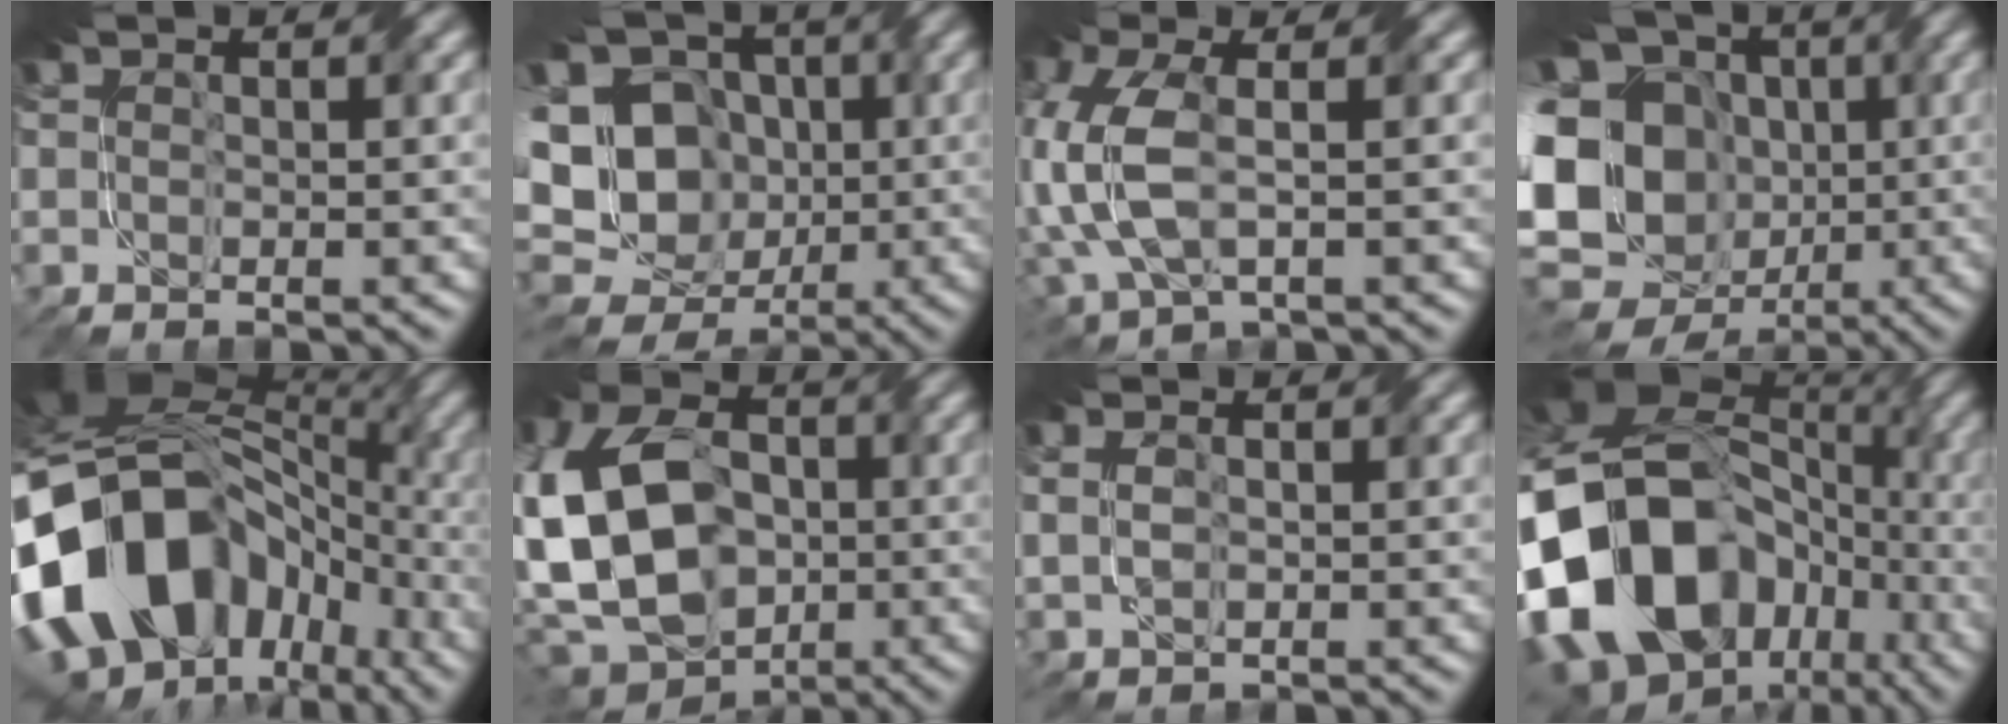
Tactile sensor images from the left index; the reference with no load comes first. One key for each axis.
{"total": 14.6, "fx": -1.0, "fy": 12.6, "fz": 7.3, "tx": -0.153, "ty": 0.020, "tz": -0.034}
{"total": 6.7, "fx": -0.7, "fy": 3.6, "fz": 5.6, "tx": -0.153, "ty": 0.001, "tz": -0.017}
{"total": 20.6, "fx": -3.3, "fy": 16.8, "fz": 11.4, "tx": -0.235, "ty": 0.008, "tz": -0.083}
{"total": 20.9, "fx": -5.3, "fy": 14.9, "fz": 13.7, "tx": -0.268, "ty": -0.006, "tz": -0.083}
{"total": 16.3, "fx": -2.9, "fy": 12.4, "fz": 10.1, "tx": -0.241, "ty": -0.004, "tz": -0.056}
{"total": 1.9, "fx": 0.4, "fy": 1.4, "fz": 1.3, "tx": -0.033, "ty": -0.002, "tz": 0.018}
{"total": 20.0, "fx": -4.8, "fy": 15.9, "fz": 11.3, "tx": -0.243, "ty": -0.009, "tz": -0.079}